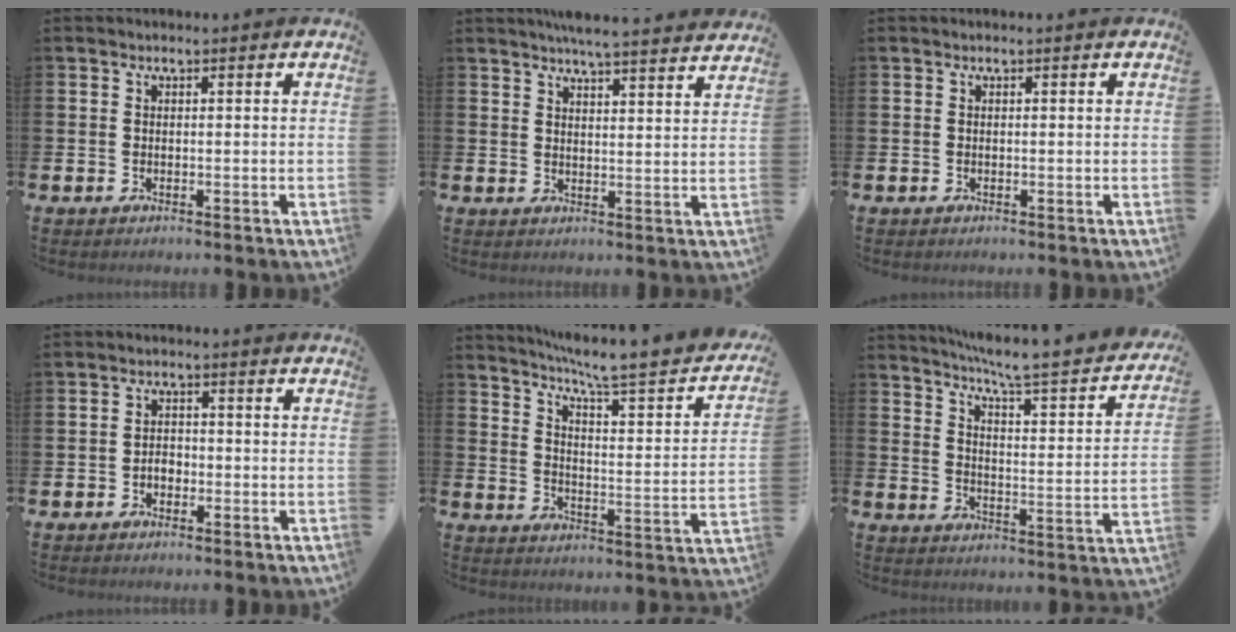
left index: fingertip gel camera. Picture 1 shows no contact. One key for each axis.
{"total": 5.3, "fx": 5.2, "fy": -0.5, "fz": 1.0, "tx": -0.018, "ty": -0.034, "tz": 0.089}
{"total": 0.0}
{"total": 1.8, "fx": -0.8, "fy": 1.3, "fz": 1.0, "tx": -0.017, "ty": 0.004, "tz": -0.018}
{"total": 6.9, "fx": 5.8, "fy": 0.0, "fz": 3.6, "tx": -0.070, "ty": -0.056, "tz": 0.083}
{"total": 5.8, "fx": 5.1, "fy": -0.1, "fz": 2.8, "tx": -0.060, "ty": -0.051, "tz": 0.072}